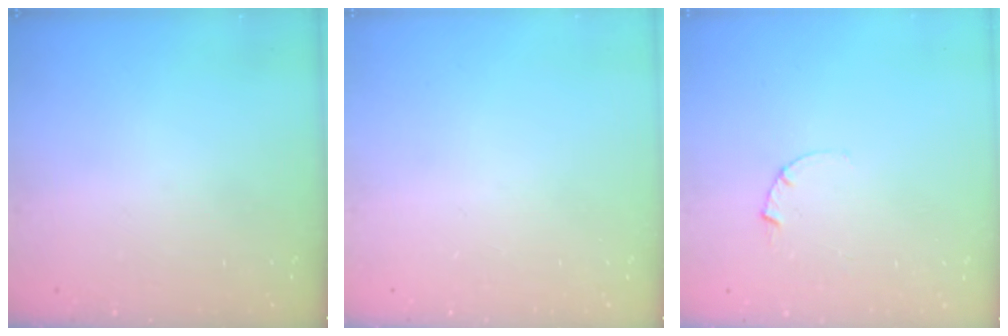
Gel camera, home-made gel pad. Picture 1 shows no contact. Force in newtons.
{"total": 0.0}
{"total": 2.5, "press": 2.5, "slide": 0.3}